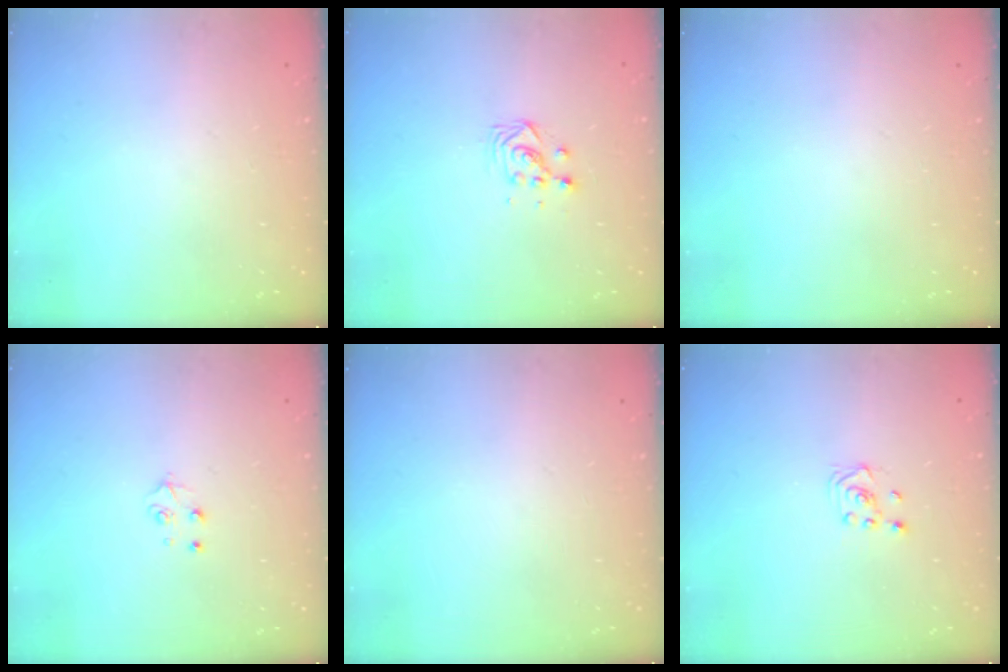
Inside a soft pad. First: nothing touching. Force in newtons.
{"total": 3.3, "press": 3.3, "slide": 0.3}
{"total": 0.0}
{"total": 3.9, "press": 3.8, "slide": 0.5}
{"total": 0.0}
{"total": 2.3, "press": 2.2, "slide": 0.8}